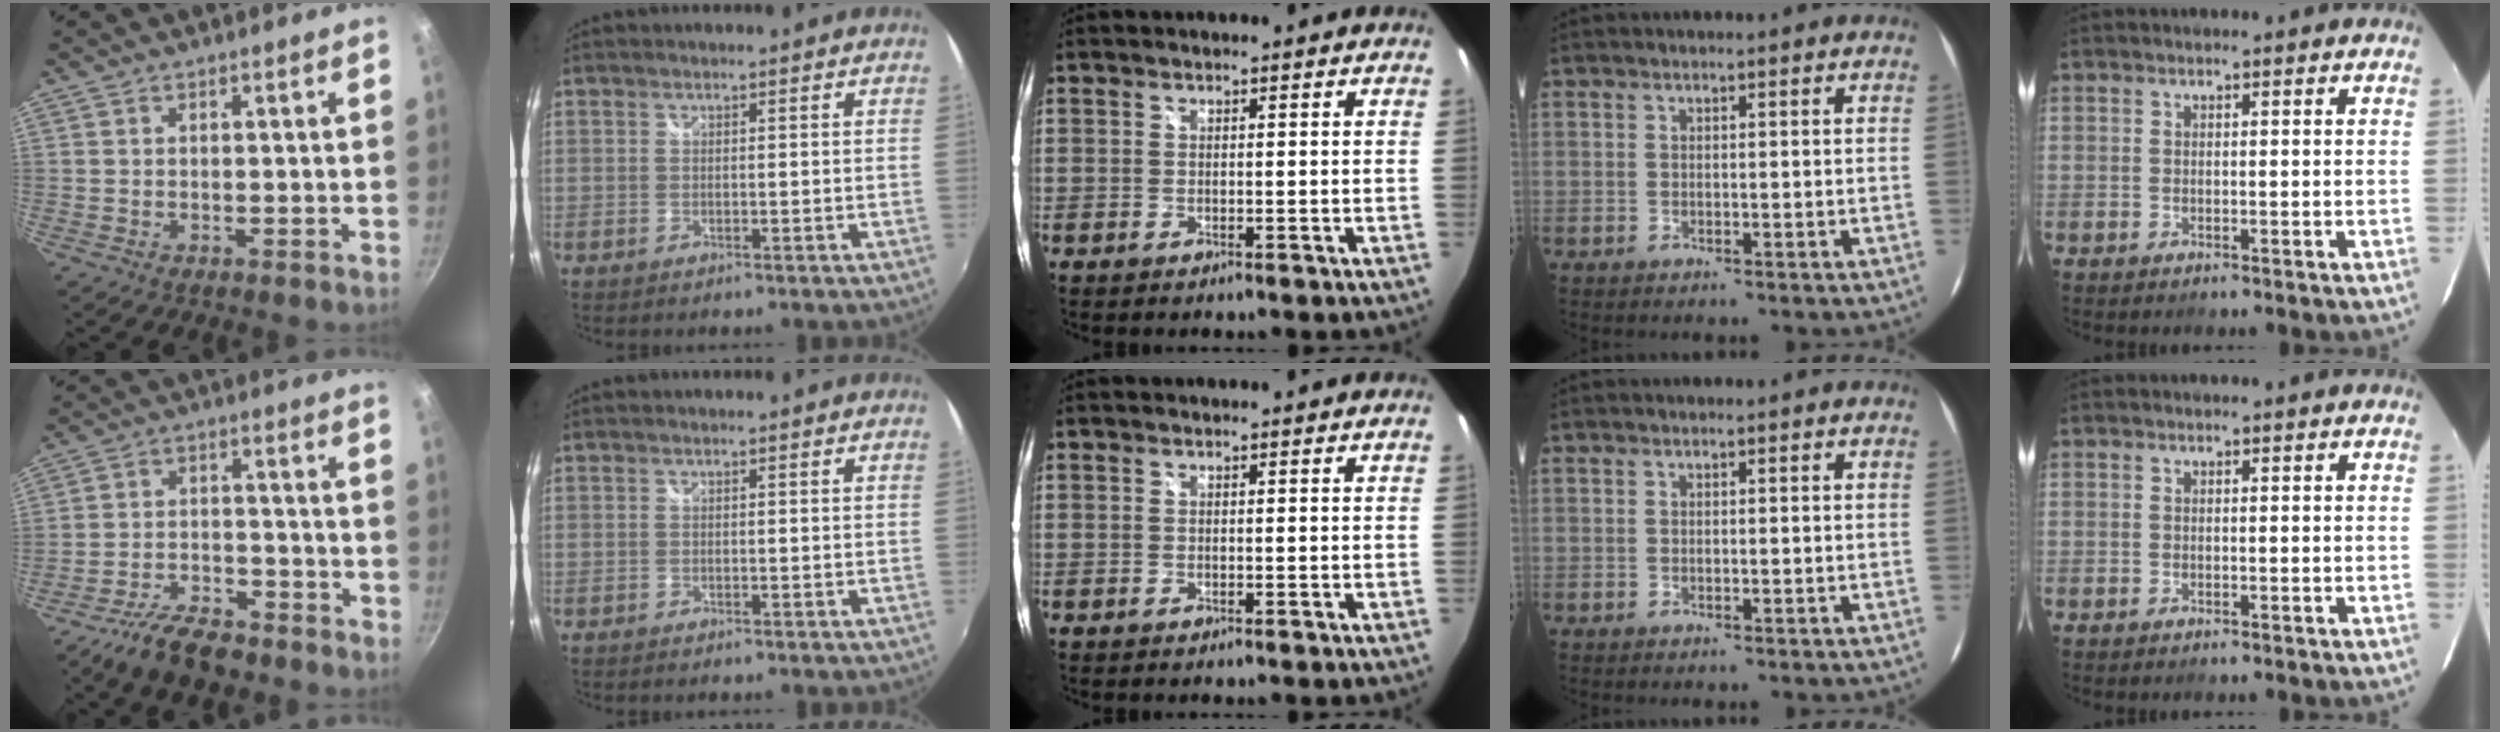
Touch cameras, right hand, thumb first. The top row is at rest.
{"thumb": {"total": 9.7, "force": [-7.4, 4.2, 4.7], "torque": [-0.077, 0.055, -0.127]}}